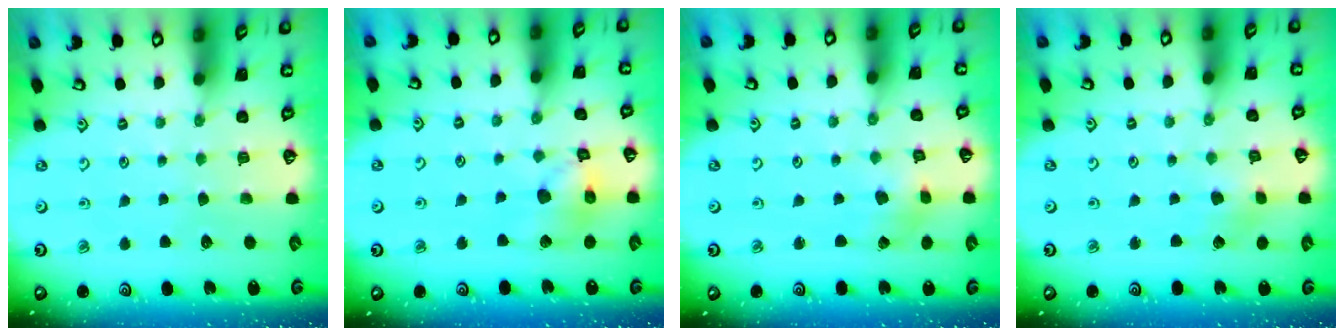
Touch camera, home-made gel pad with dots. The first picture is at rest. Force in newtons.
{"total": 12.8, "press": 12.7, "slide": 1.8}
{"total": 2.7, "press": 2.7, "slide": 0.4}
{"total": 2.7, "press": 2.7, "slide": 0.3}